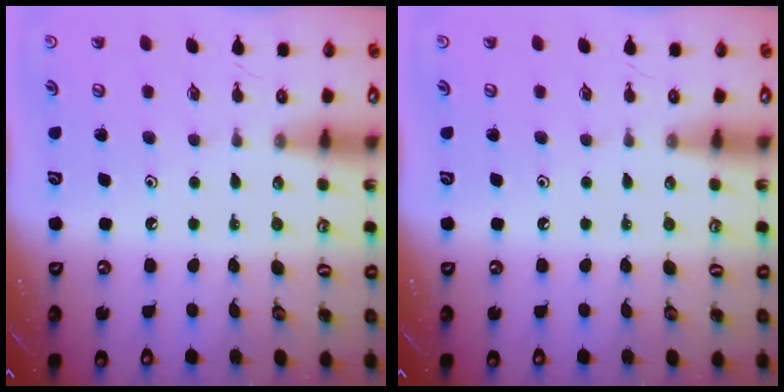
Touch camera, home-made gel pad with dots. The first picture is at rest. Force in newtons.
{"total": 0.0}